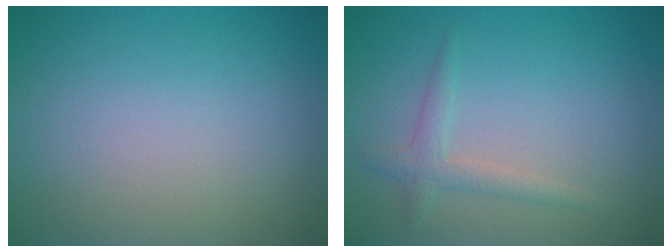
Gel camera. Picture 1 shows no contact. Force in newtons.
{"total": 1.7, "press": 1.7, "slide": 0.0}